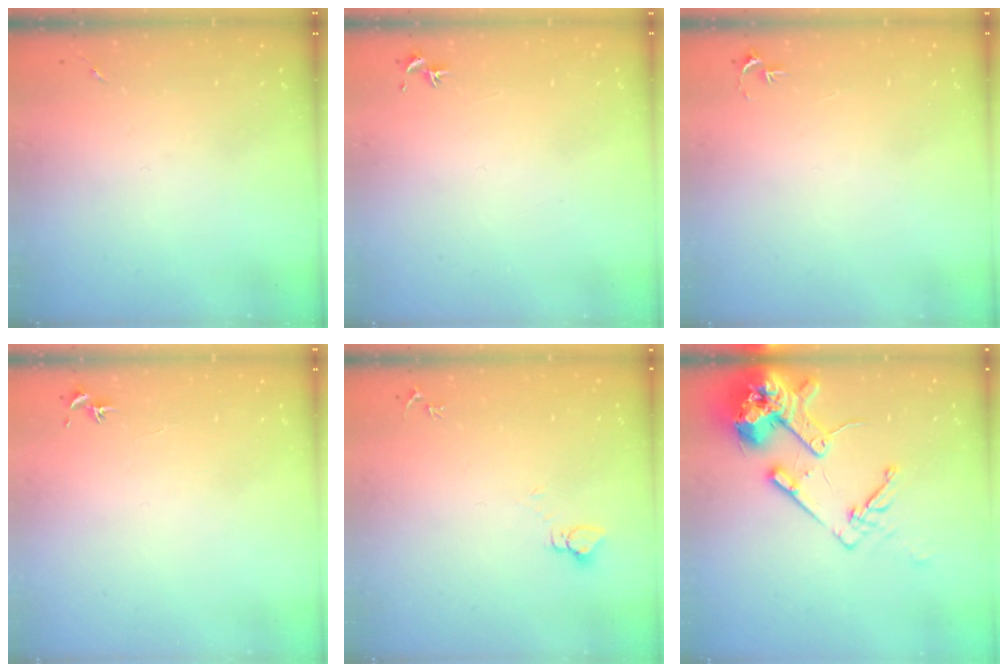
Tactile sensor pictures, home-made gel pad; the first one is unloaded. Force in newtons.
{"total": 0.8, "press": 0.7, "slide": 0.3}
{"total": 2.7, "press": 2.7, "slide": 0.3}
{"total": 0.7, "press": 0.7, "slide": 0.3}
{"total": 2.7, "press": 2.7, "slide": 0.2}
{"total": 17.0, "press": 16.8, "slide": 2.4}